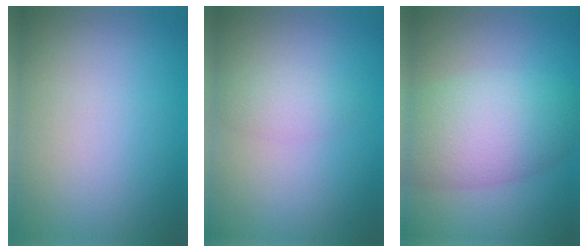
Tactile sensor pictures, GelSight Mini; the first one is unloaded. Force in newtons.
{"total": 1.7, "press": 1.7, "slide": 0.1}
{"total": 7.5, "press": 7.5, "slide": 0.4}